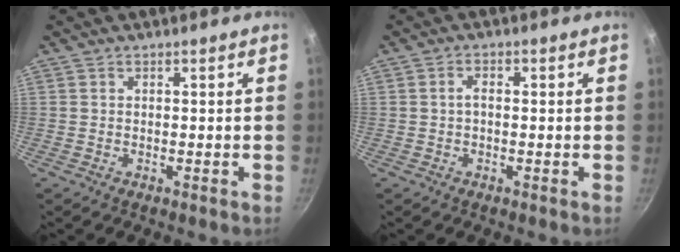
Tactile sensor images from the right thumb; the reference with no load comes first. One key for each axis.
{"total": 1.8, "fx": -0.1, "fy": 1.1, "fz": 1.5, "tx": -0.023, "ty": 0.010, "tz": -0.003}